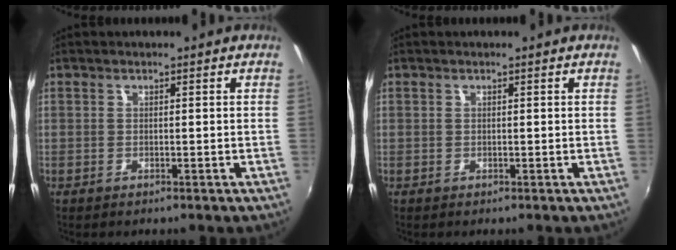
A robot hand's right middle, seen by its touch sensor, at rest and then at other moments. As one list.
[{"total": 0.0}]